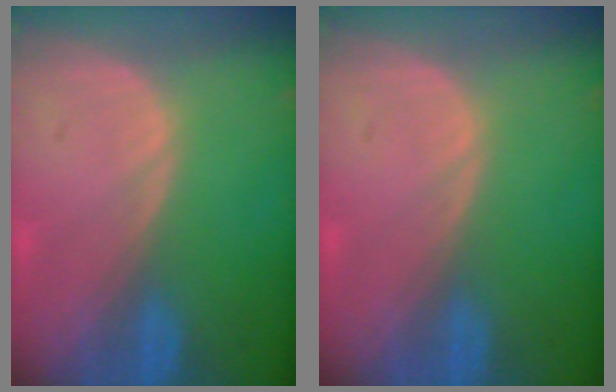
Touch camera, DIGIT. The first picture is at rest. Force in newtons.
{"total": 0.0}